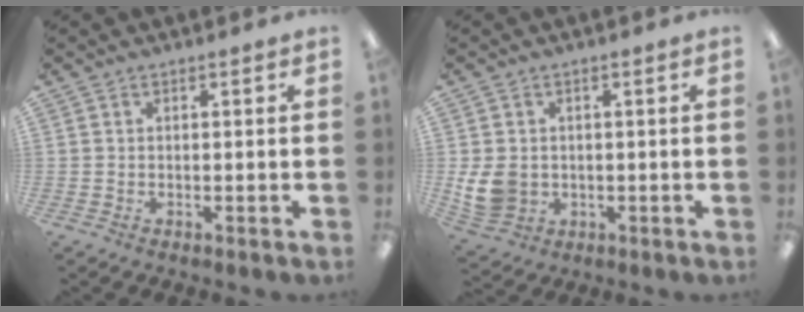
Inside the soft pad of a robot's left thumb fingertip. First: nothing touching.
{"total": 7.4, "force": [0.1, 6.4, 3.8], "torque": [-0.081, 0.005, 0.005]}